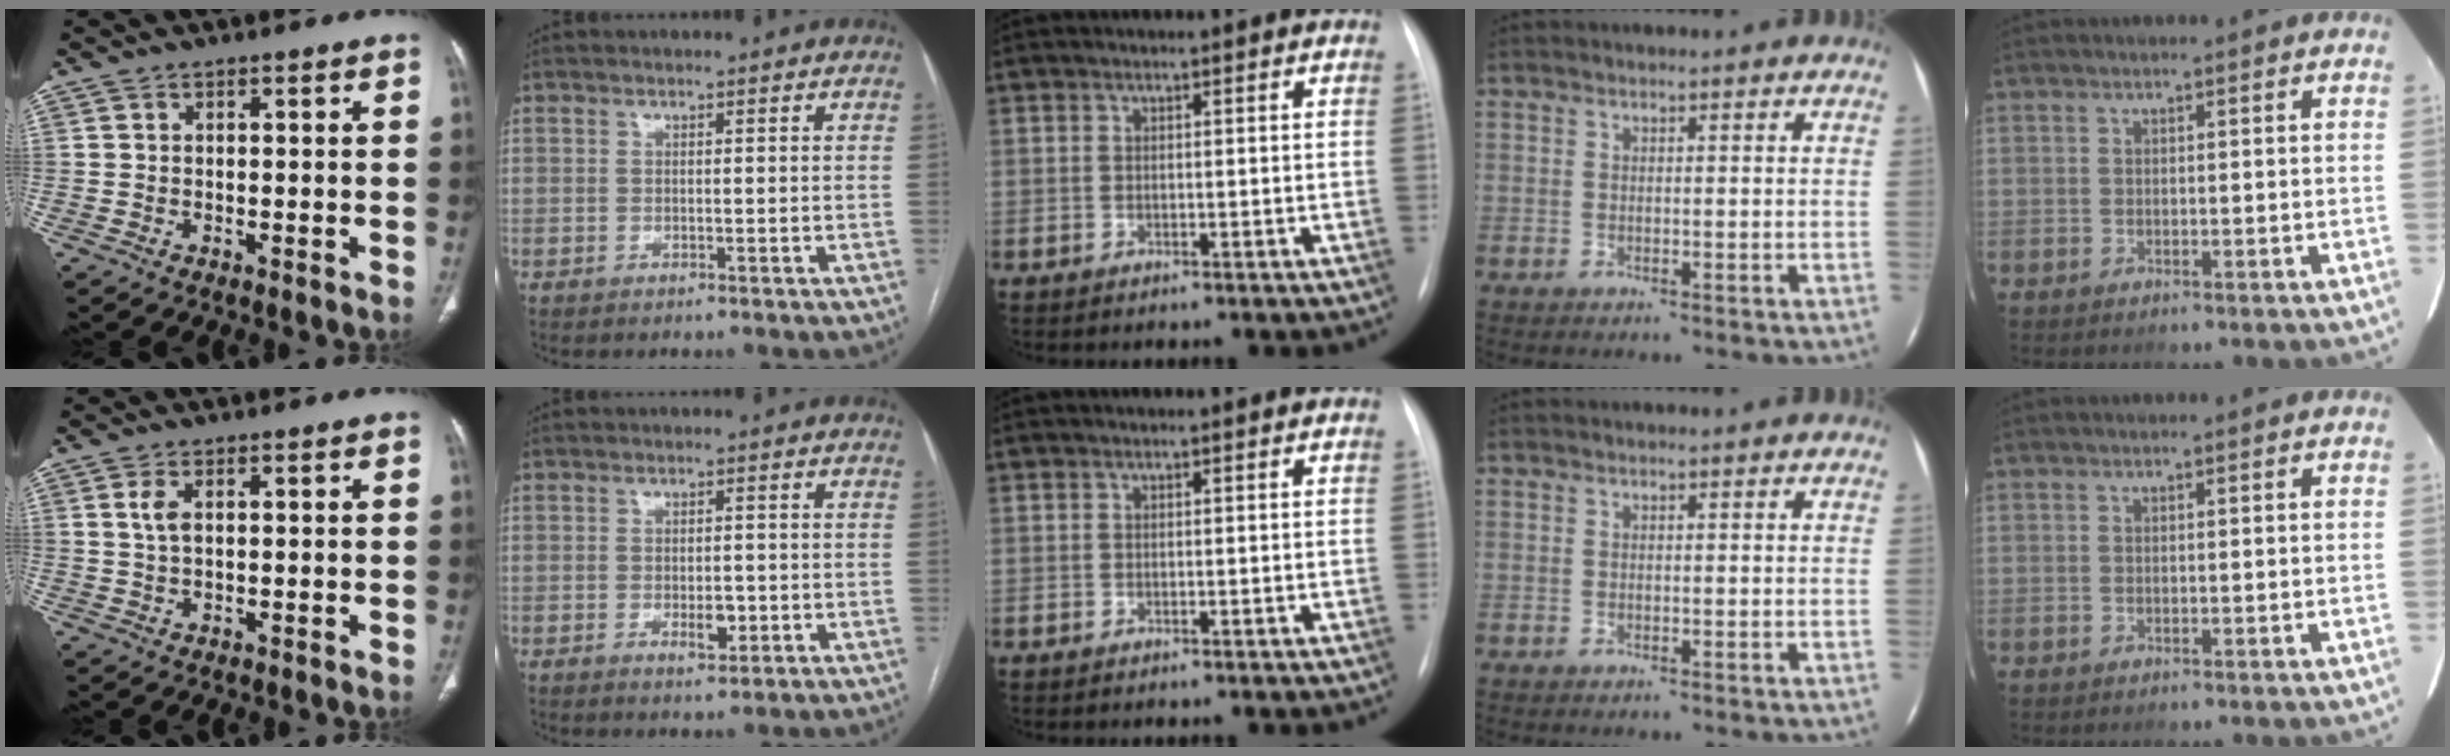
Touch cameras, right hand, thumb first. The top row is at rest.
{"thumb": {"total": 2.8, "force": [0.8, 1.4, 2.3], "torque": [-0.054, 0.003, 0.017]}, "index": {"total": 3.2, "force": [-0.9, 1.4, 2.7], "torque": [-0.043, -0.001, -0.009]}}